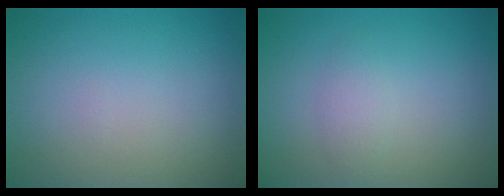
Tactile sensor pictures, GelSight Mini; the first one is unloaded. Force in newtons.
{"total": 1.4, "press": 1.4, "slide": 0.1}